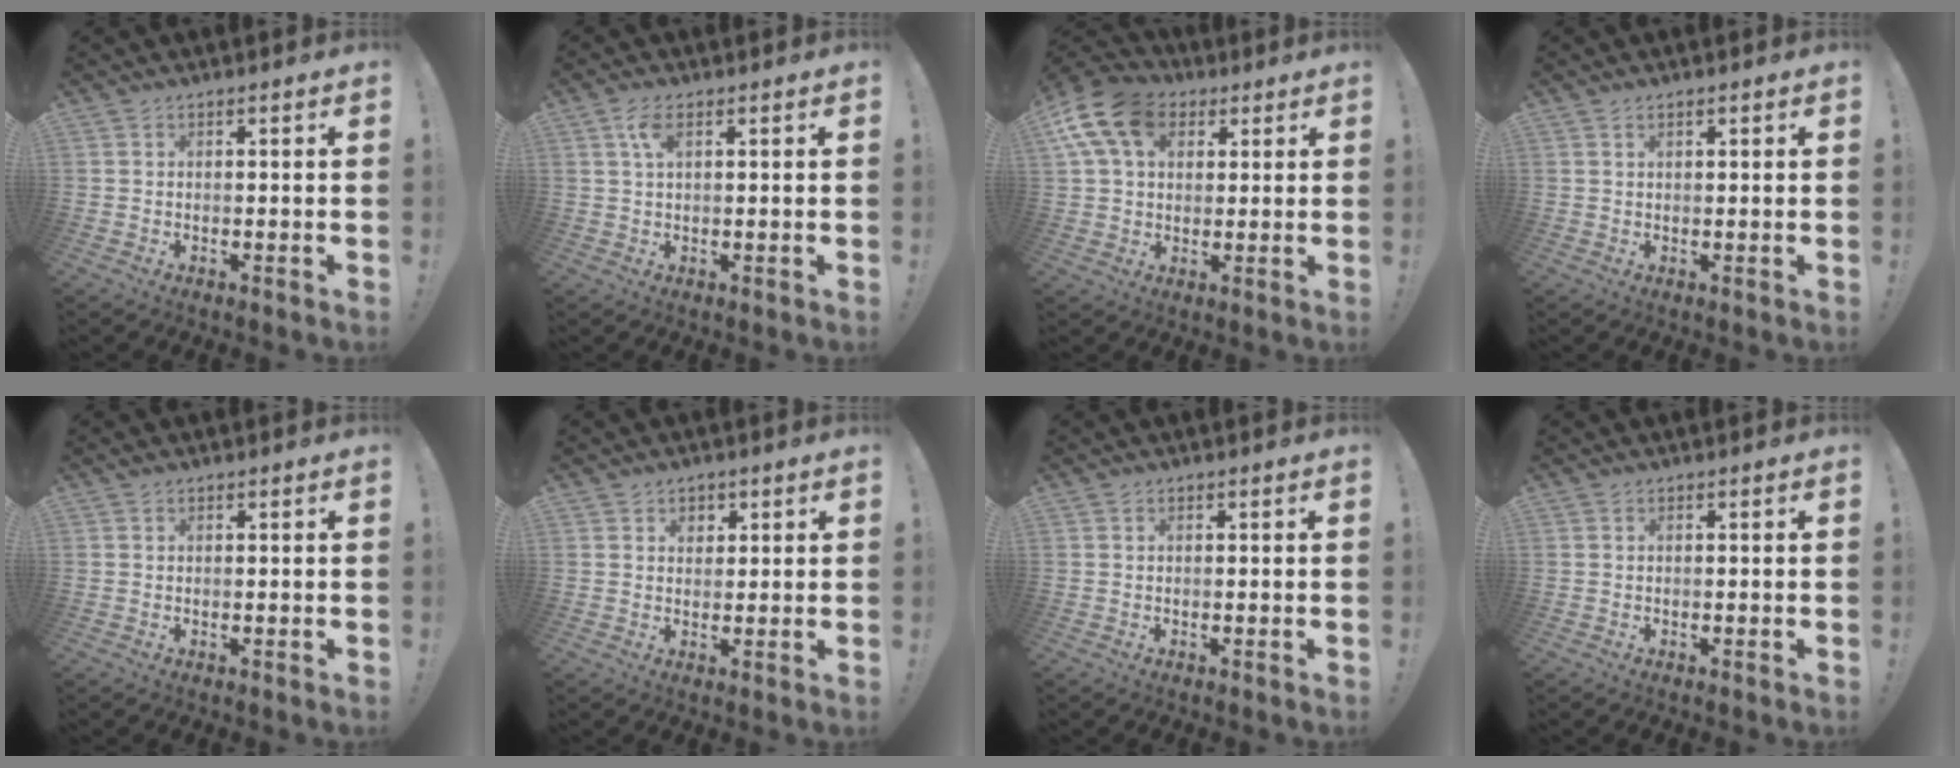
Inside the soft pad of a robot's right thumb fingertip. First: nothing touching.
{"total": 3.9, "force": [1.6, 1.6, 3.1], "torque": [-0.060, 0.002, 0.027]}
{"total": 15.1, "force": [6.2, 10.3, 9.2], "torque": [-0.166, -0.020, 0.117]}
{"total": 1.0, "force": [0.7, 0.5, 0.6], "torque": [-0.008, -0.002, 0.012]}
{"total": 0.6, "force": [0.5, 0.3, 0.2], "torque": [0.004, -0.002, 0.007]}
{"total": 3.1, "force": [1.7, 2.5, 0.7], "torque": [0.002, -0.008, 0.026]}
{"total": 0.0}
{"total": 0.0}